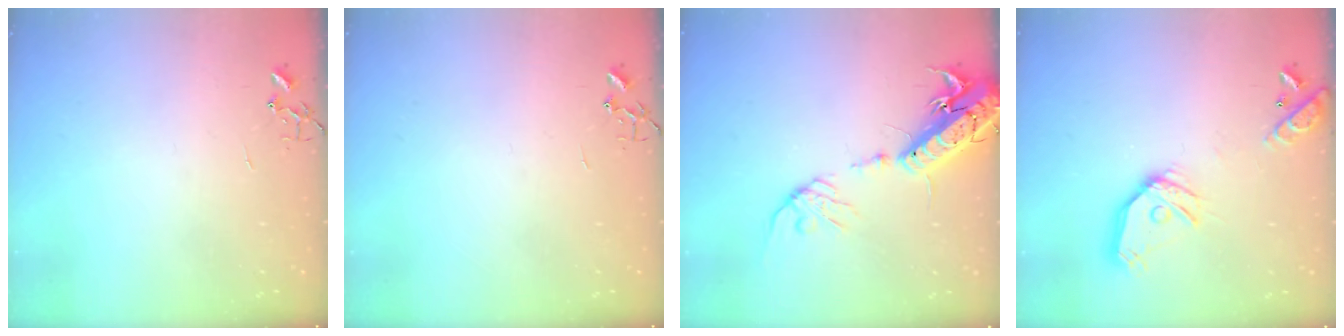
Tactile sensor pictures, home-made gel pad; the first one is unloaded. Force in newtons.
{"total": 0.0}
{"total": 18.1, "press": 17.7, "slide": 3.8}
{"total": 16.2, "press": 16.0, "slide": 2.5}